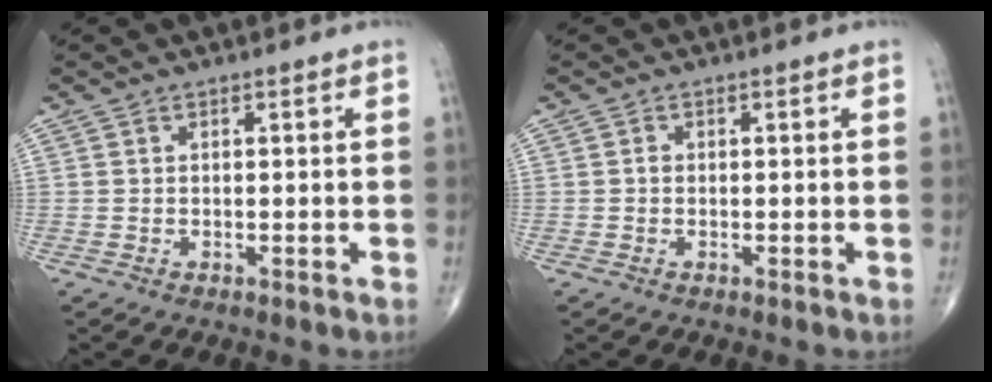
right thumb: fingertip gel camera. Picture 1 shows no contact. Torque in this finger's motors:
{"motor_torque": [0.13, 0.05, 0.04, -0.04, -0.02]}